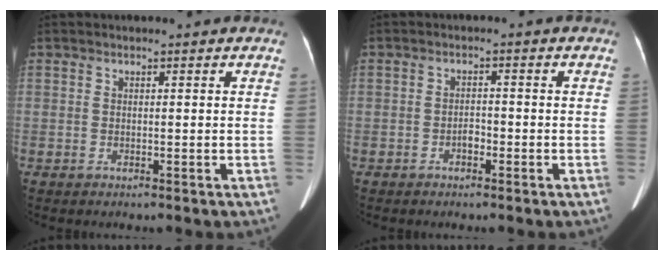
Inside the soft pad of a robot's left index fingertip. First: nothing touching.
{"total": 1.6, "force": [-1.0, 0.8, 1.0], "torque": [-0.014, 0.004, -0.017]}